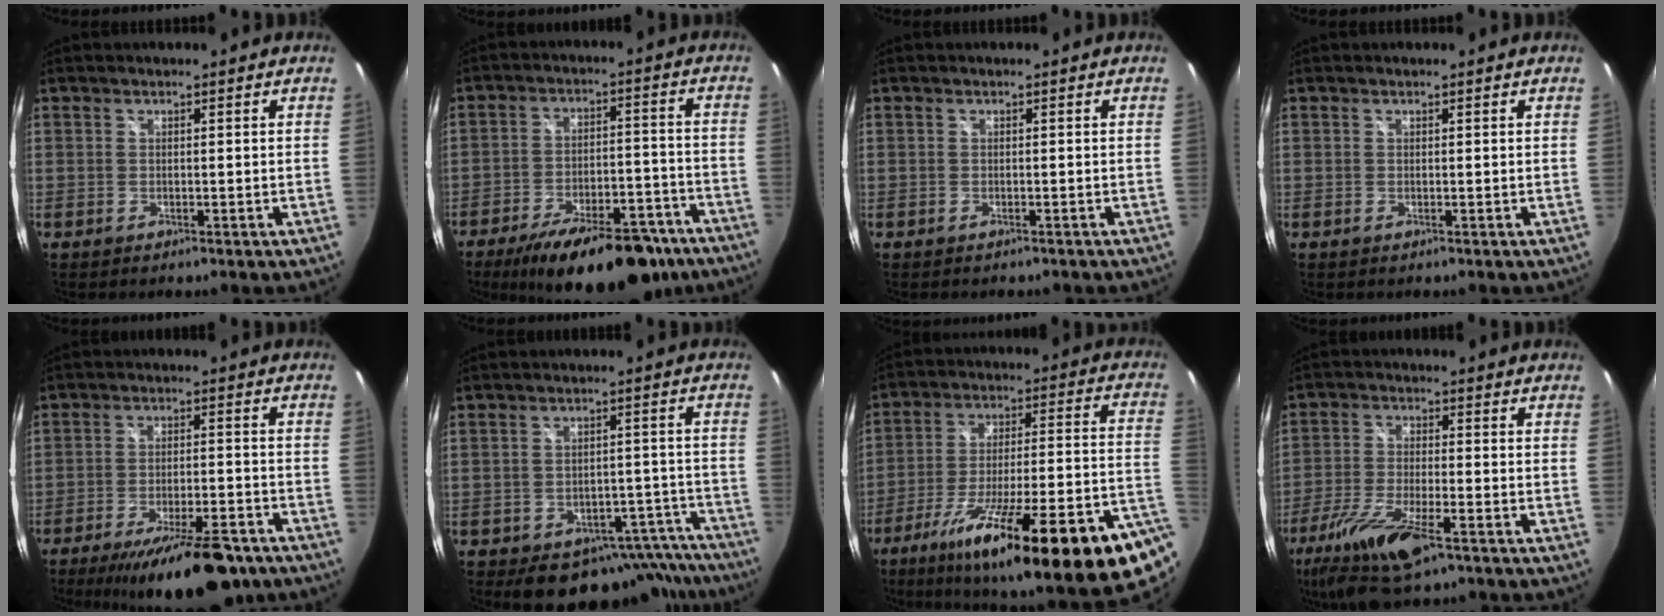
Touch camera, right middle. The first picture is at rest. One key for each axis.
{"total": 22.0, "fx": -16.5, "fy": 7.8, "fz": 12.2, "tx": -0.196, "ty": -0.013, "tz": -0.225}
{"total": 1.2, "fx": -1.0, "fy": 0.6, "fz": 0.4, "tx": -0.011, "ty": -0.004, "tz": -0.013}
{"total": 0.0}
{"total": 17.9, "fx": -13.4, "fy": 5.4, "fz": 10.5, "tx": -0.177, "ty": -0.028, "tz": -0.190}
{"total": 15.8, "fx": -12.8, "fy": 8.0, "fz": 4.7, "tx": -0.060, "ty": 0.040, "tz": -0.131}
{"total": 31.6, "fx": -16.7, "fy": 5.4, "fz": 26.3, "tx": -0.375, "ty": -0.056, "tz": -0.242}
{"total": 13.7, "fx": -8.6, "fy": 3.9, "fz": 10.0, "tx": -0.221, "ty": -0.038, "tz": -0.165}